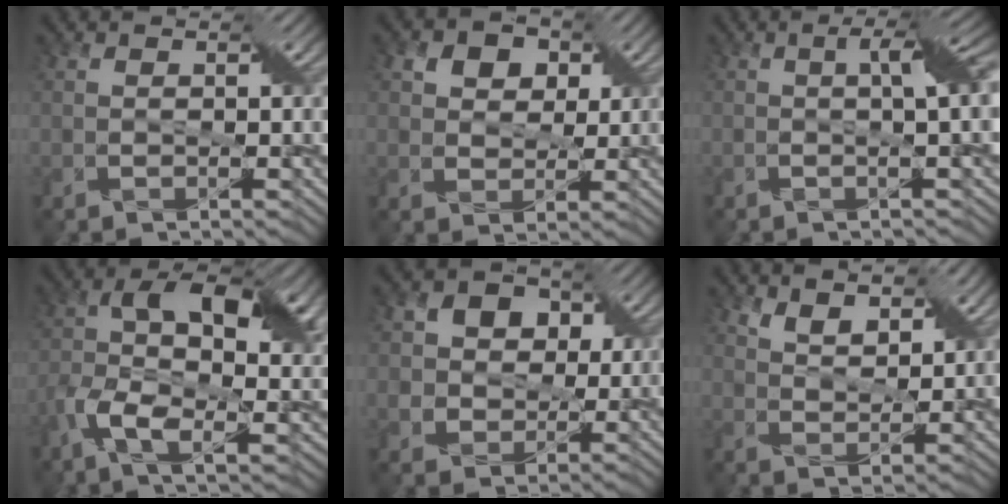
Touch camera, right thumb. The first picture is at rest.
{"total": 5.4, "force": [2.5, 4.1, 2.6], "torque": [-0.066, -0.003, 0.038]}
{"total": 6.1, "force": [0.4, 1.1, 6.0], "torque": [-0.082, 0.016, 0.001]}
{"total": 14.3, "force": [-0.5, 7.7, 12.0], "torque": [-0.237, -0.006, -0.016]}
{"total": 7.4, "force": [1.7, 6.5, 3.1], "torque": [-0.076, 0.020, 0.017]}
{"total": 4.6, "force": [3.1, 2.1, 2.7], "torque": [-0.061, -0.004, 0.064]}